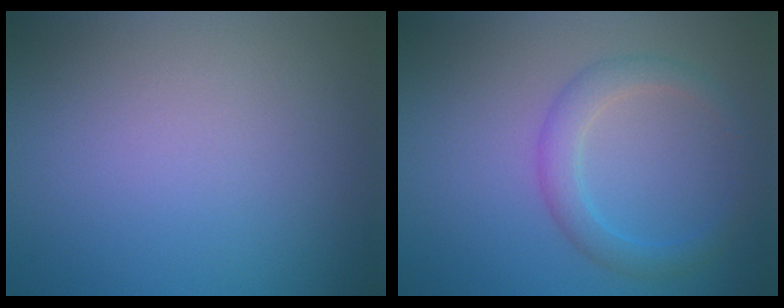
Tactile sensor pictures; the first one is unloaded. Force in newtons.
{"total": 2.7, "press": 2.7, "slide": 0.1}